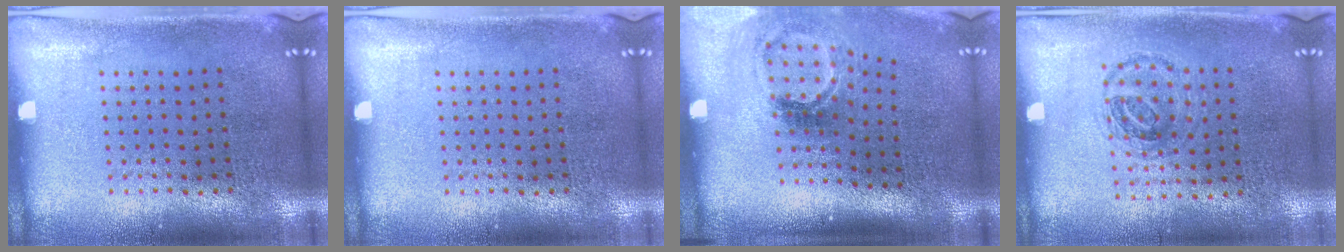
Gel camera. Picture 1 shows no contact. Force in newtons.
{"total": 0.0}
{"total": 1.9, "press": 1.2, "slide": 1.5}
{"total": 0.9, "press": 0.9, "slide": 0.3}